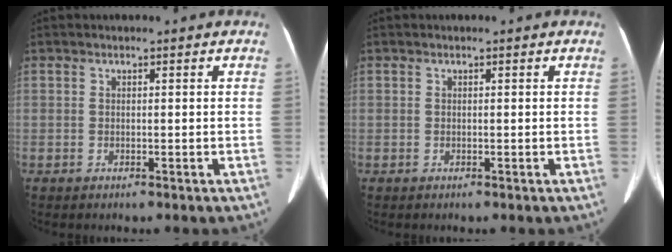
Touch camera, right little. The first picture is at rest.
{"total": 0.0}